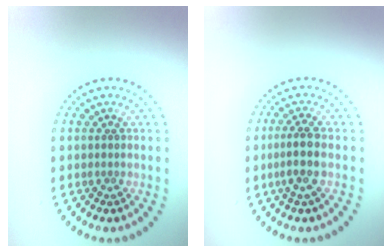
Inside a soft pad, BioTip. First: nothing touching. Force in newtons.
{"total": 2.4, "press": 2.2, "slide": 1.2}